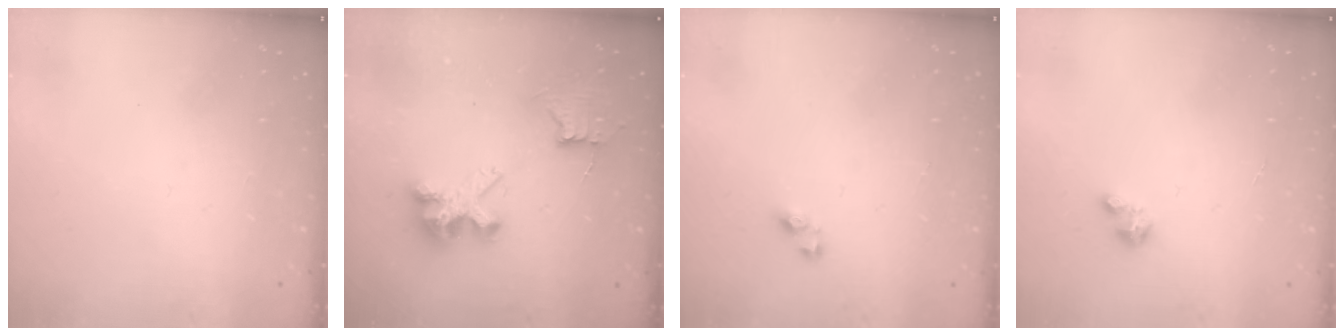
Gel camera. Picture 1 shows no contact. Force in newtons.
{"total": 8.7, "press": 8.7, "slide": 0.6}
{"total": 3.1, "press": 3.1, "slide": 0.2}
{"total": 2.0, "press": 2.0, "slide": 0.2}